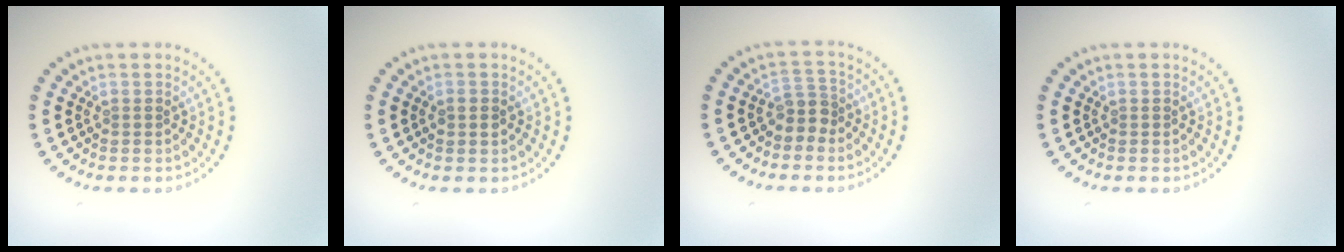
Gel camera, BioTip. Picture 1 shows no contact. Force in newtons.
{"total": 1.4, "press": 1.4, "slide": 0.1}
{"total": 2.1, "press": 1.6, "slide": 1.4}
{"total": 0.0}